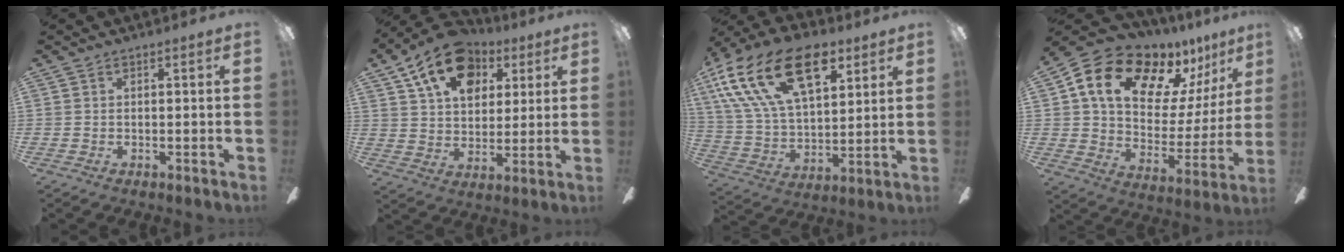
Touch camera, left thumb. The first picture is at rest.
{"total": 16.7, "force": [8.6, 10.9, 9.3], "torque": [-0.139, -0.028, 0.155]}
{"total": 25.9, "force": [12.7, 13.9, 17.9], "torque": [-0.344, -0.050, 0.221]}
{"total": 18.2, "force": [12.0, 10.4, 8.8], "torque": [-0.148, -0.075, 0.212]}